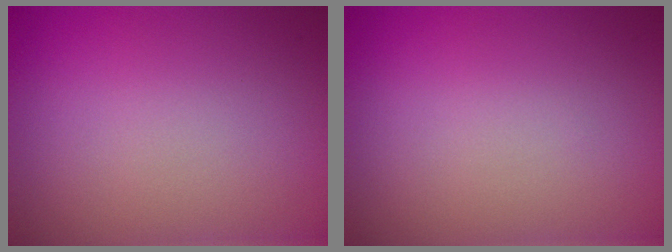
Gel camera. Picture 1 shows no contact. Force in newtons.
{"total": 0.0}